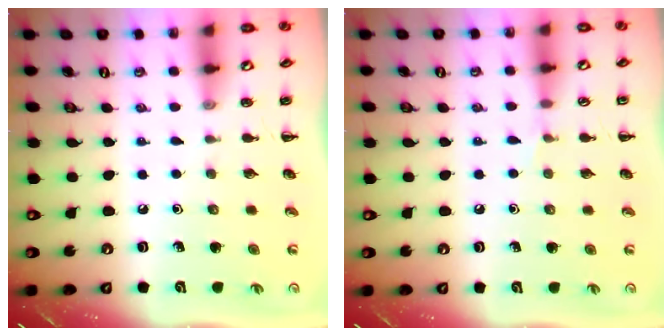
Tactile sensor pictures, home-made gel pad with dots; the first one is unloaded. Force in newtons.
{"total": 3.0, "press": 2.8, "slide": 0.9}